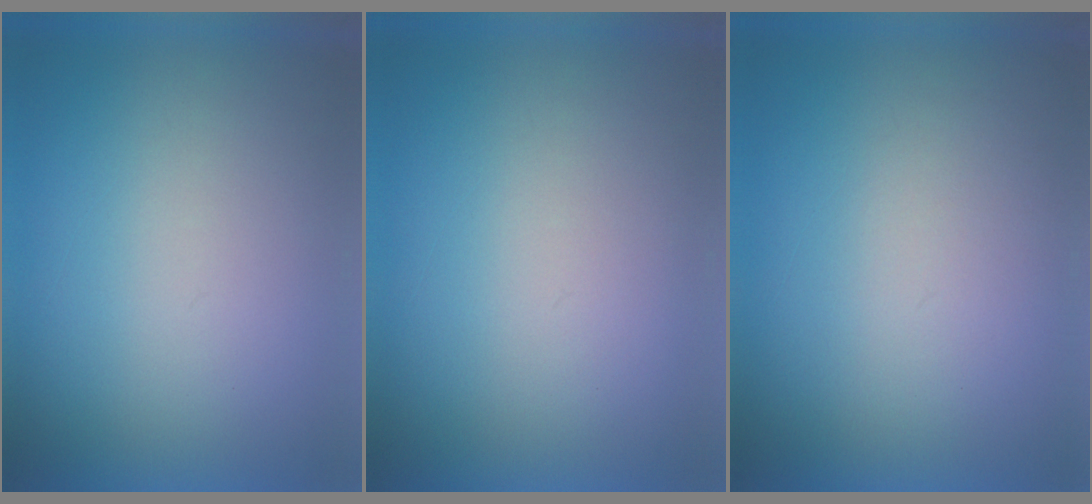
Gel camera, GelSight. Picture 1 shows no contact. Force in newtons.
{"total": 1.1}
{"total": 2.2}